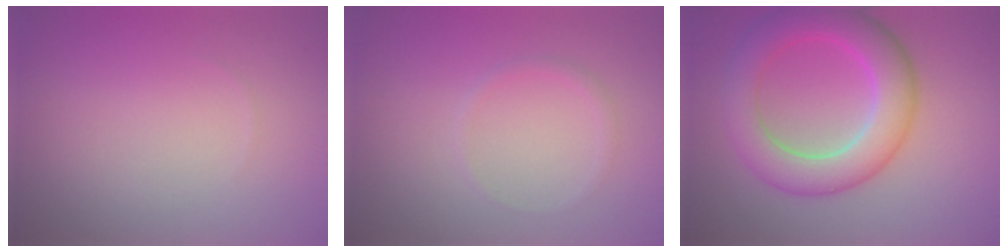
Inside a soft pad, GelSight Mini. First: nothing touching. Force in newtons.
{"total": 0.7, "press": 0.7, "slide": 0.0}
{"total": 6.7, "press": 6.7, "slide": 0.3}